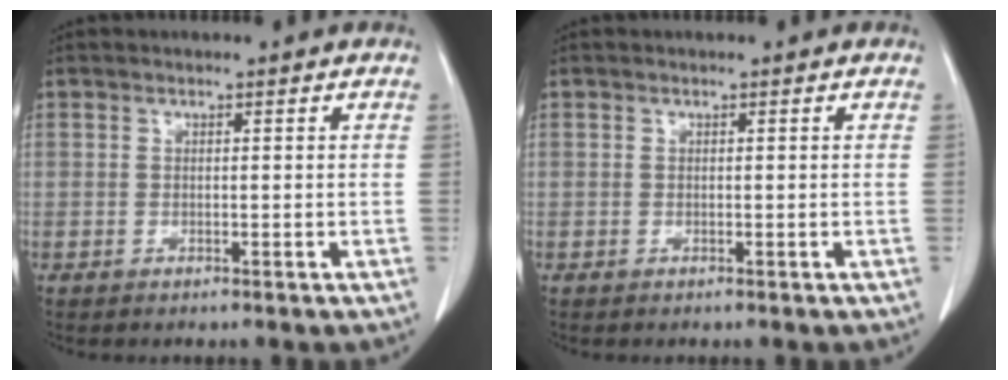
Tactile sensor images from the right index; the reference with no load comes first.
{"total": 0.0}